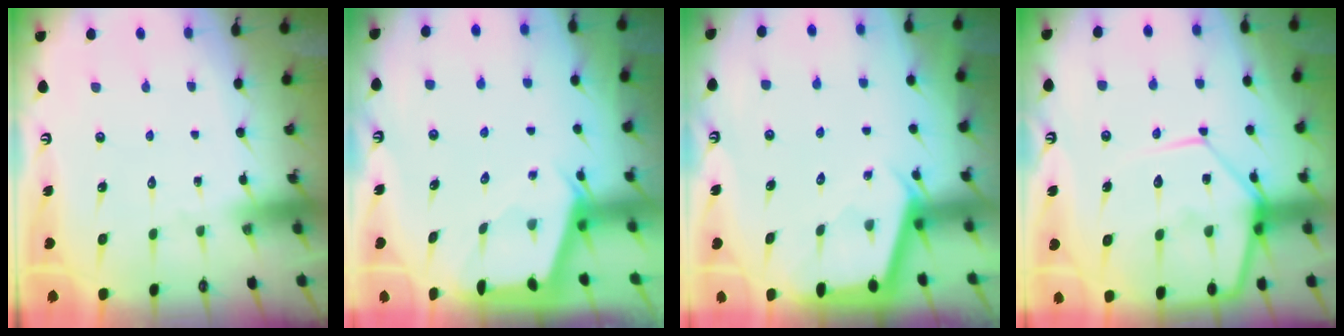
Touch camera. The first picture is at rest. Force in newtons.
{"total": 2.2, "press": 2.2, "slide": 0.3}
{"total": 2.4, "press": 2.4, "slide": 0.2}
{"total": 15.5, "press": 15.4, "slide": 1.6}